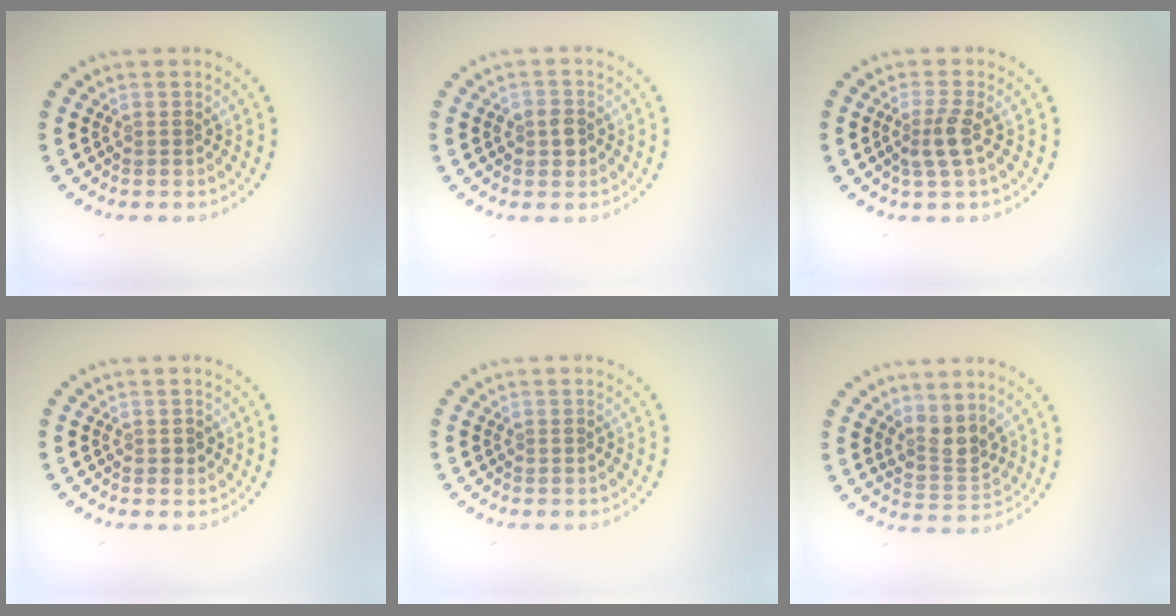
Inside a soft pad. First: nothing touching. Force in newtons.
{"total": 1.7, "press": 1.6, "slide": 0.3}
{"total": 2.3, "press": 1.8, "slide": 1.4}
{"total": 0.8, "press": 0.8, "slide": 0.1}
{"total": 0.0}
{"total": 2.6, "press": 2.0, "slide": 1.7}